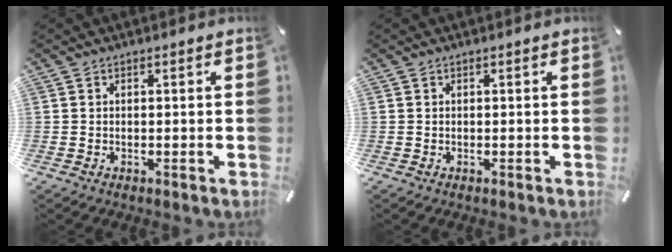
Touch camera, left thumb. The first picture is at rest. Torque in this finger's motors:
{"motor_torque": [-0.04, 0.03, -0.01, 0.04, 0.00]}